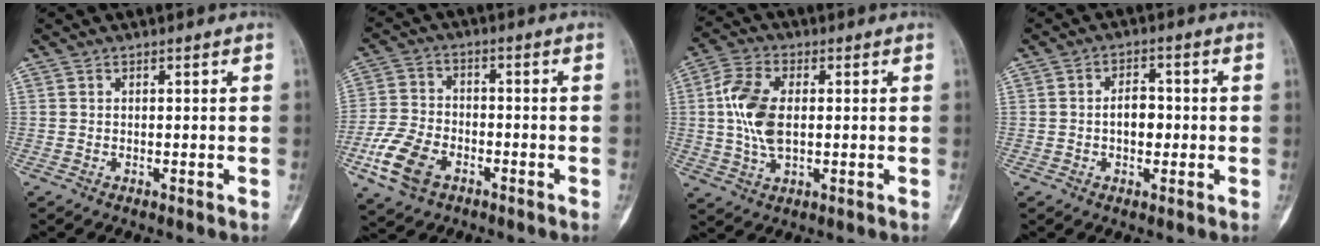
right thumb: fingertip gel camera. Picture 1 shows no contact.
{"total": 10.5, "force": [-4.7, 6.7, 6.5], "torque": [-0.131, 0.016, -0.092]}
{"total": 10.3, "force": [0.7, 5.7, 8.5], "torque": [-0.180, 0.006, 0.013]}
{"total": 4.8, "force": [-0.4, 3.2, 3.6], "torque": [-0.043, 0.013, -0.011]}